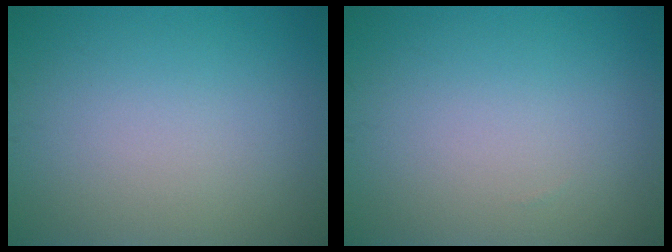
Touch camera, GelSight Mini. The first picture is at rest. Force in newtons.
{"total": 0.0}